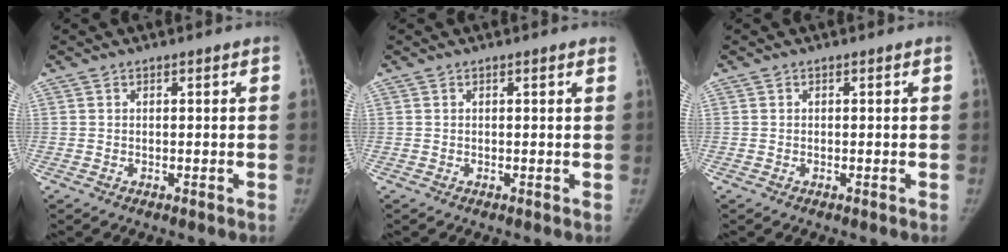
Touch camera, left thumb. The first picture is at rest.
{"total": 0.8, "force": [0.6, 0.1, 0.6], "torque": [-0.004, 0.004, 0.005]}
{"total": 0.0}